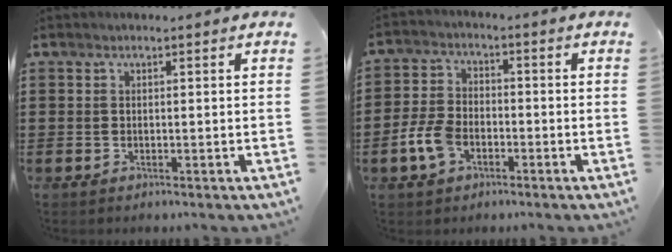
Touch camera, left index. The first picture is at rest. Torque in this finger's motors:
{"motor_torque": [1.05, 0.70, 0.38, 0.09]}